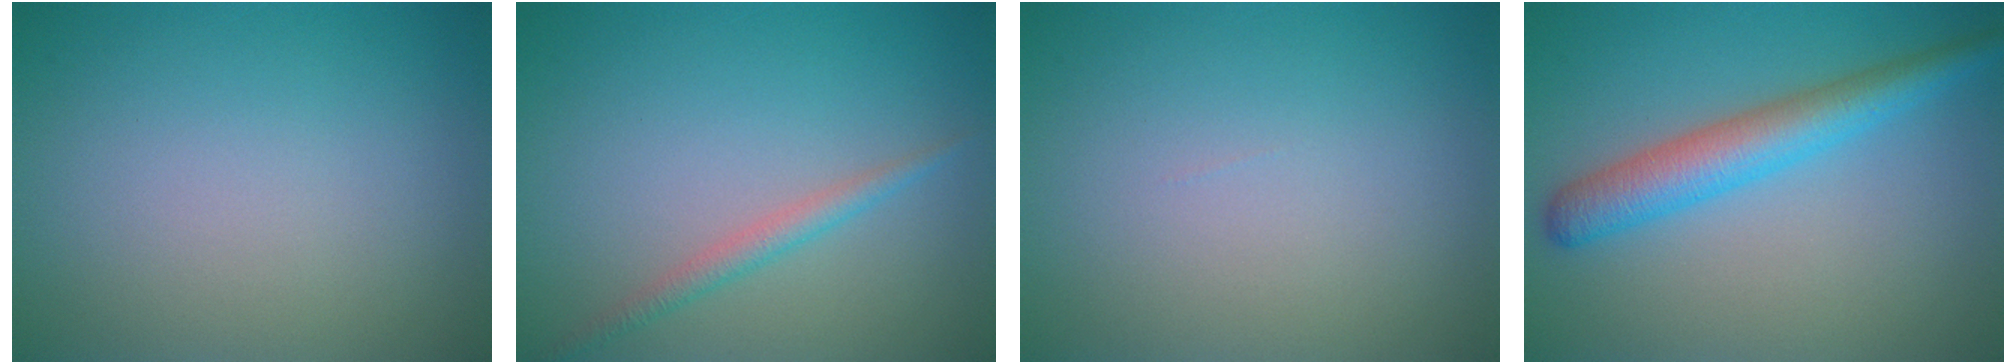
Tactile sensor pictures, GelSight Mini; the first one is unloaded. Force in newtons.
{"total": 1.6, "press": 1.6, "slide": 0.1}
{"total": 0.0}
{"total": 4.6, "press": 4.6, "slide": 0.1}